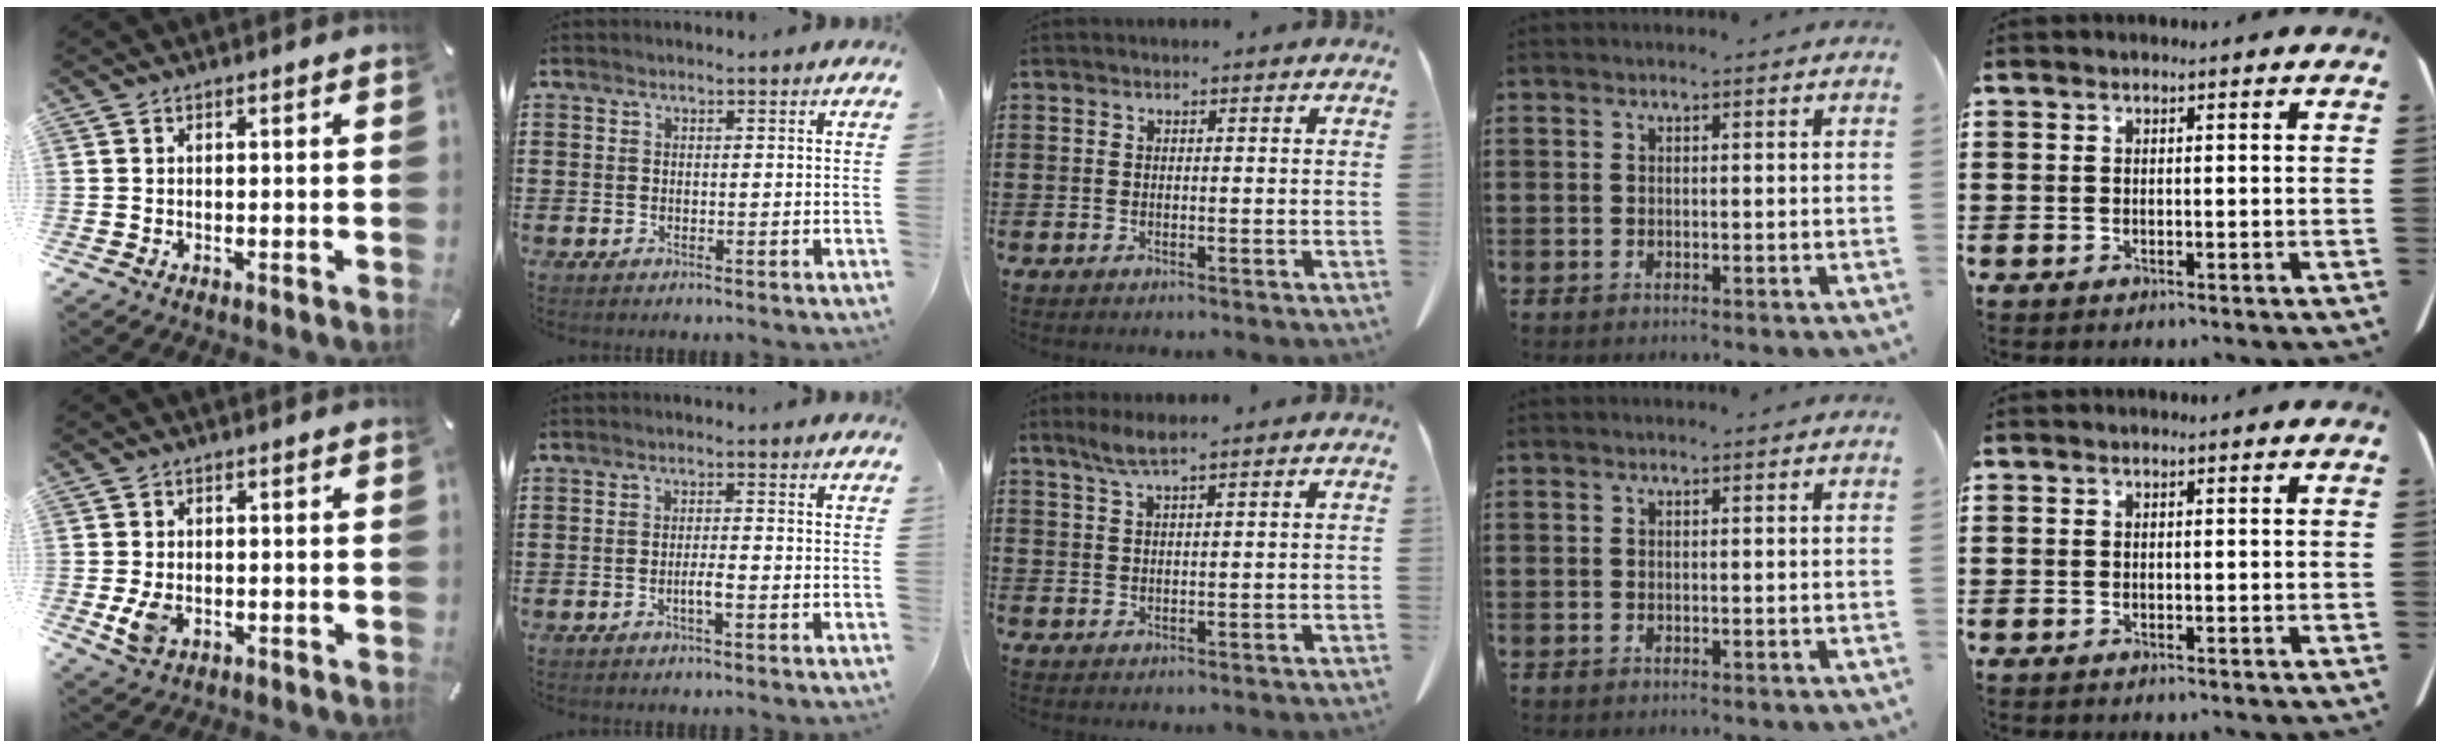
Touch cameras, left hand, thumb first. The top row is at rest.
{"thumb": {"total": 4.5, "force": [-1.1, 3.2, 3.0], "torque": [-0.076, -0.004, -0.021]}, "index": {"total": 2.4, "force": [-0.9, 0.4, 2.1], "torque": [-0.039, 0.003, -0.017]}, "middle": {"total": 3.0, "force": [2.1, 0.2, 2.1], "torque": [-0.046, -0.001, 0.038]}}